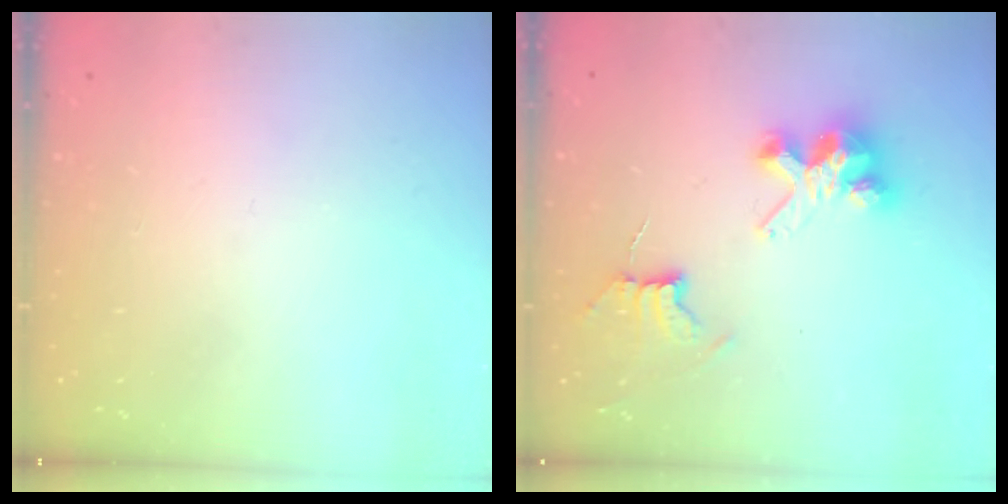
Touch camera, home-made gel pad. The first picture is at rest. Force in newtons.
{"total": 8.2, "press": 8.1, "slide": 0.8}